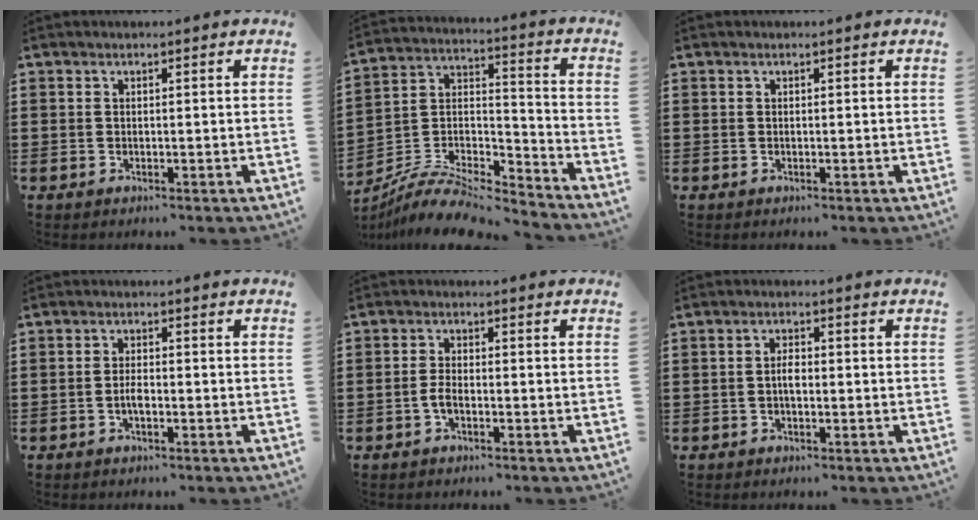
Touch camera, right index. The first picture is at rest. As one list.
[{"total": 9.4, "force": [-8.5, 2.4, 3.2], "torque": [-0.060, 0.019, -0.170]}, {"total": 0.0}, {"total": 2.2, "force": [-0.9, 0.8, 1.8], "torque": [-0.042, -0.001, -0.018]}, {"total": 2.2, "force": [-1.0, 0.9, 1.8], "torque": [-0.050, -0.002, -0.024]}, {"total": 1.9, "force": [-0.4, 0.9, 1.7], "torque": [-0.032, 0.004, -0.008]}]